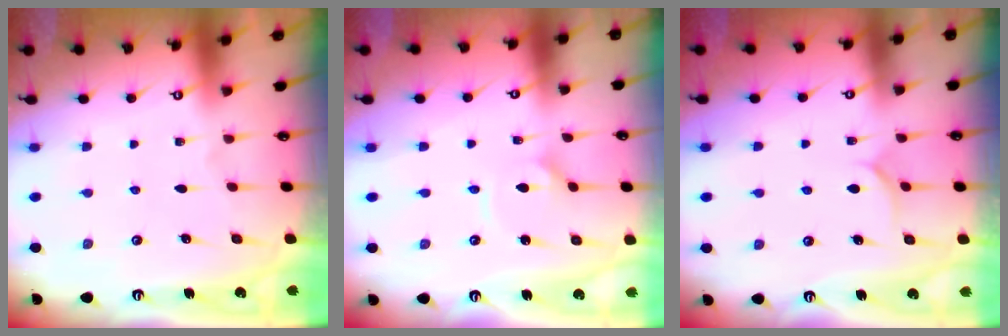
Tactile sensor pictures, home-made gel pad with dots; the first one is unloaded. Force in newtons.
{"total": 2.3, "press": 2.2, "slide": 0.7}
{"total": 4.4, "press": 4.4, "slide": 0.3}